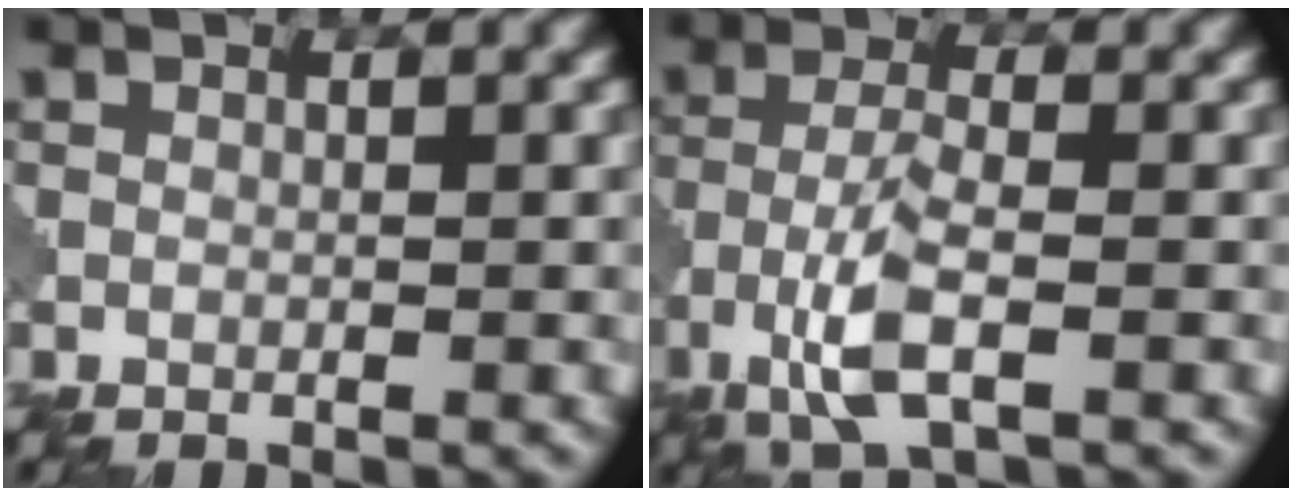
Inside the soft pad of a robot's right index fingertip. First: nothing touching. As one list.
[{"total": 5.0, "force": [-2.2, 1.5, 4.3], "torque": [-0.093, 0.001, -0.049]}]